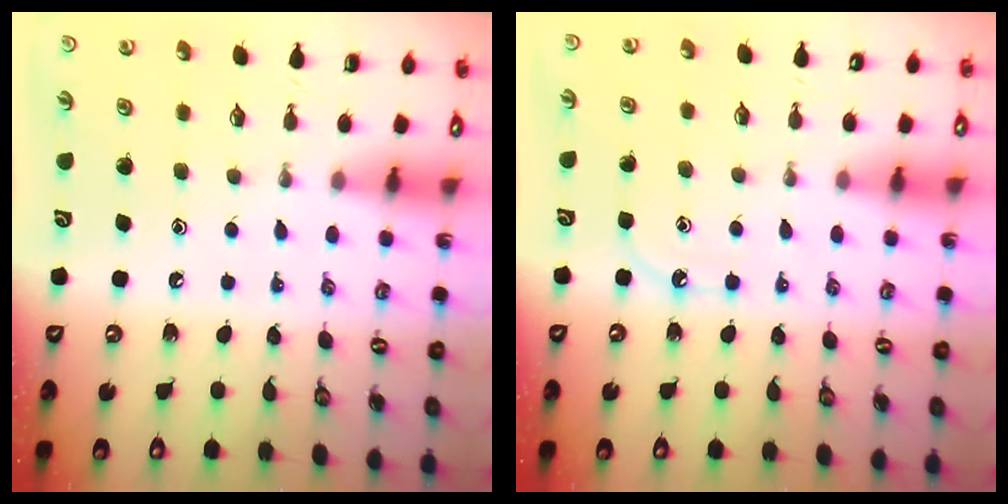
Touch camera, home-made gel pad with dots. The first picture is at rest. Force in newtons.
{"total": 5.3, "press": 5.2, "slide": 0.5}